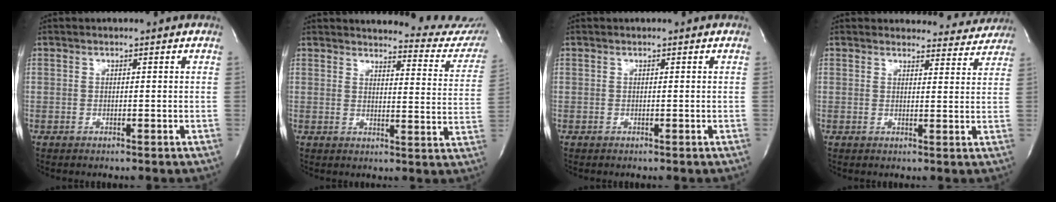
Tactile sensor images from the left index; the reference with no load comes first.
{"total": 15.9, "force": [15.5, 2.2, 2.9], "torque": [-0.012, -0.104, 0.145]}
{"total": 0.0}
{"total": 7.1, "force": [6.8, 2.0, -0.5], "torque": [0.032, -0.016, 0.056]}